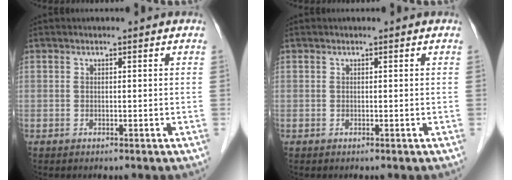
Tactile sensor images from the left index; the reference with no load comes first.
{"total": 0.0}